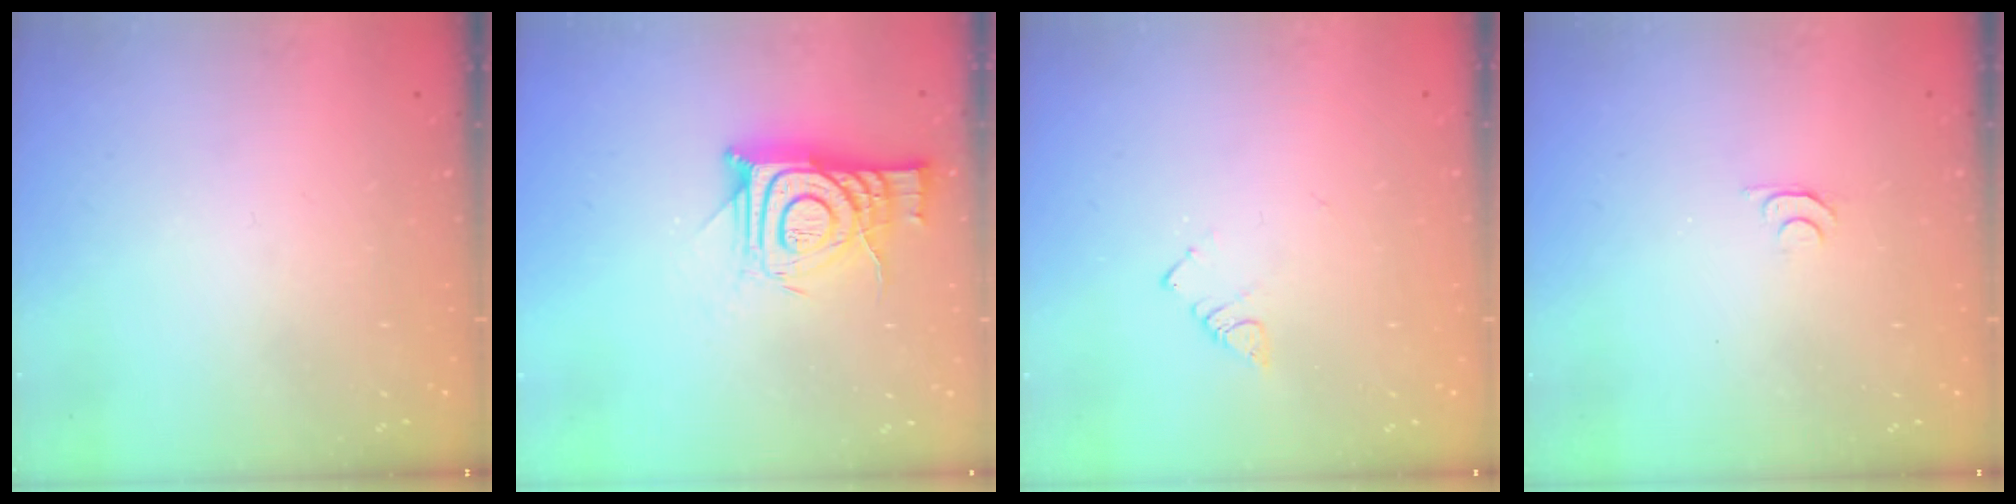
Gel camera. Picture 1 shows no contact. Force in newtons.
{"total": 12.7, "press": 12.6, "slide": 1.1}
{"total": 2.7, "press": 2.7, "slide": 0.4}
{"total": 4.6, "press": 4.5, "slide": 0.7}